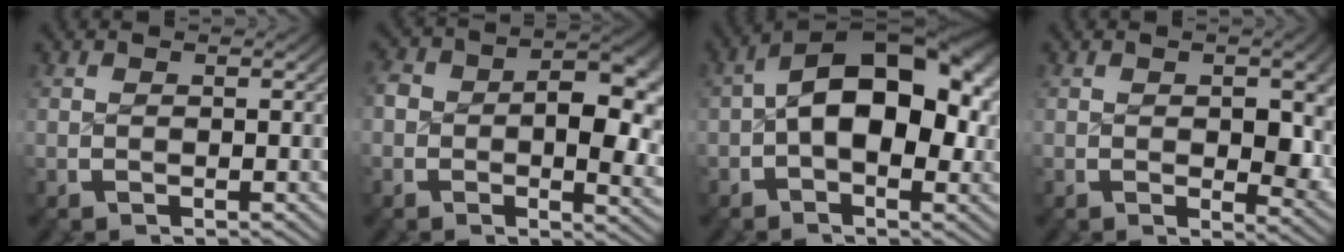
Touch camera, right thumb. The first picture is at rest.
{"total": 7.4, "force": [0.2, 4.6, 5.8], "torque": [-0.071, -0.019, 0.001]}
{"total": 13.4, "force": [0.7, 8.4, 10.5], "torque": [-0.152, -0.015, 0.006]}
{"total": 4.2, "force": [0.3, 2.4, 3.5], "torque": [-0.040, -0.026, 0.012]}